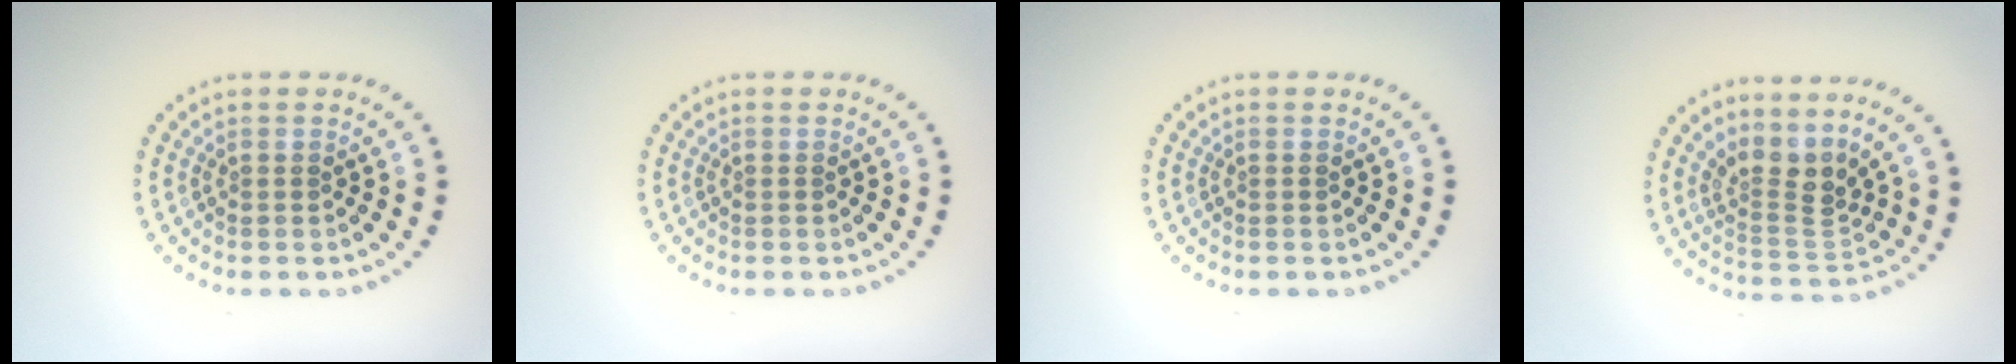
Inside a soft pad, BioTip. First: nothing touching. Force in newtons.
{"total": 0.0}
{"total": 0.0}
{"total": 3.3, "press": 2.3, "slide": 2.3}